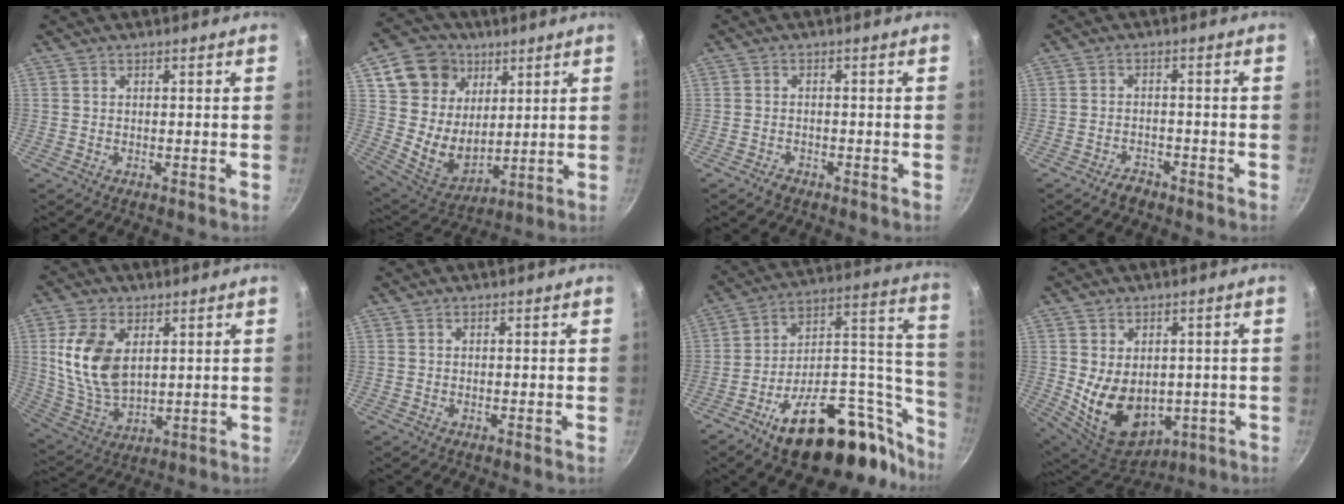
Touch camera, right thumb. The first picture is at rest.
{"total": 16.3, "force": [6.9, 13.0, 7.0], "torque": [-0.087, -0.031, 0.136]}
{"total": 1.9, "force": [-1.4, 1.0, 0.7], "torque": [-0.012, 0.015, -0.022]}
{"total": 3.0, "force": [-2.4, 1.5, 0.9], "torque": [-0.007, 0.028, -0.035]}
{"total": 13.3, "force": [3.2, 8.3, 10.0], "torque": [-0.183, -0.021, 0.074]}
{"total": 0.0}
{"total": 31.4, "force": [-17.3, 15.3, 21.2], "torque": [-0.232, 0.118, -0.257]}
{"total": 13.8, "force": [-0.8, 9.9, 9.6], "torque": [-0.136, -0.022, 0.021]}